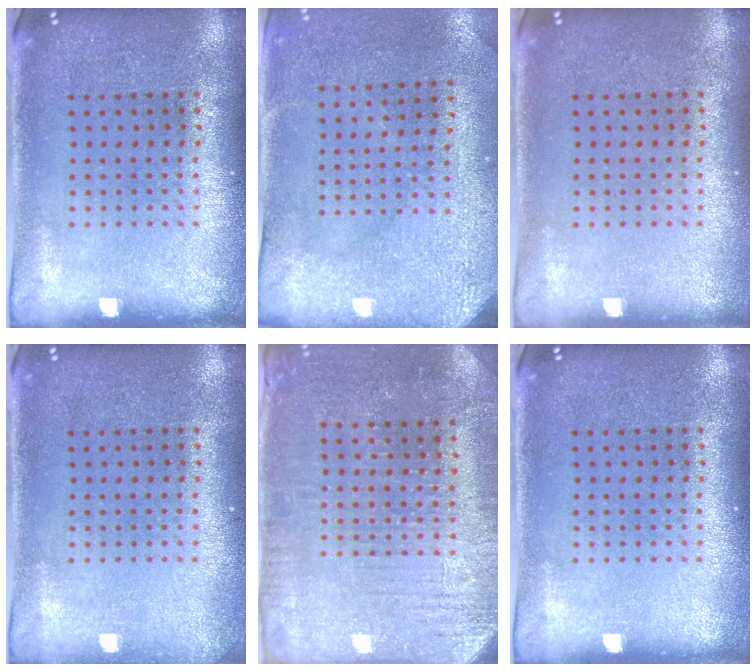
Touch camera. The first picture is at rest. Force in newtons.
{"total": 3.1, "press": 2.4, "slide": 1.9}
{"total": 0.0}
{"total": 0.7, "press": 0.7, "slide": 0.0}
{"total": 3.0, "press": 2.9, "slide": 0.7}
{"total": 0.0}